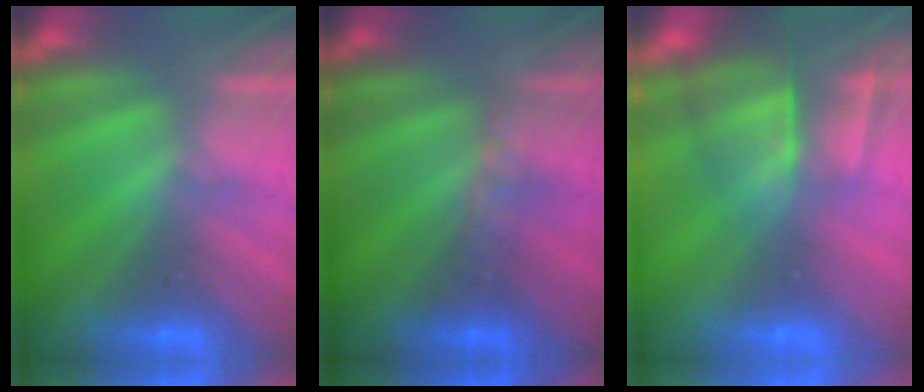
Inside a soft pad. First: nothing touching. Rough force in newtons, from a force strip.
{"total": 2.9}
{"total": 5.9}